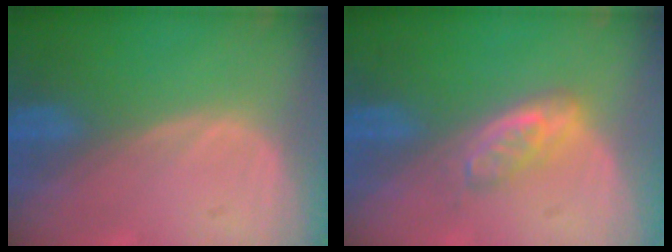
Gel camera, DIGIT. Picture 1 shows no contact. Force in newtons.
{"total": 4.3, "press": 4.0, "slide": 1.3}